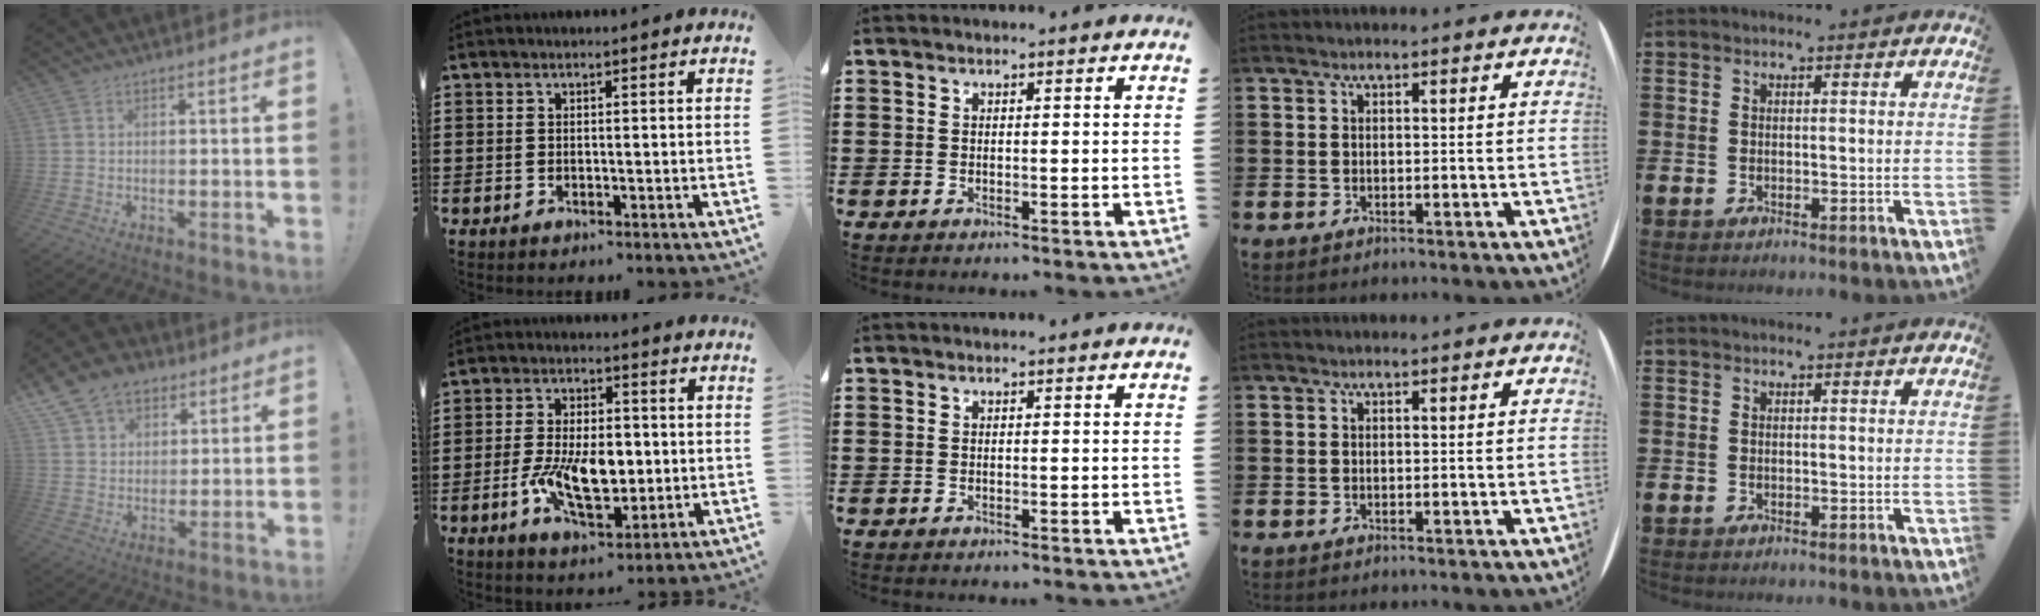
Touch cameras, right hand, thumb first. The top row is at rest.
{"thumb": {"total": 11.6, "force": [7.1, 8.3, 3.9], "torque": [-0.071, -0.035, 0.140]}, "index": {"total": 9.8, "force": [-1.4, 5.1, 8.2], "torque": [-0.159, -0.003, -0.032]}}